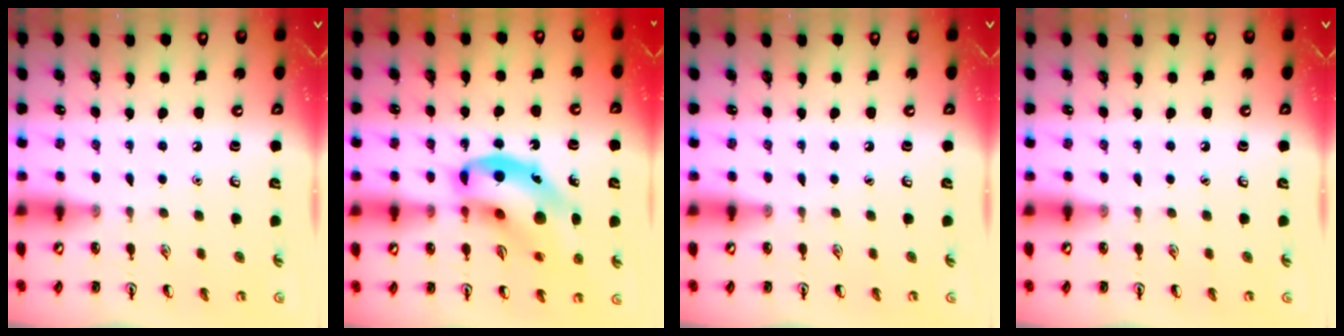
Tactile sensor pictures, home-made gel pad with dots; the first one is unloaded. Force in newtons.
{"total": 17.3, "press": 17.0, "slide": 3.3}
{"total": 0.0}
{"total": 0.0}